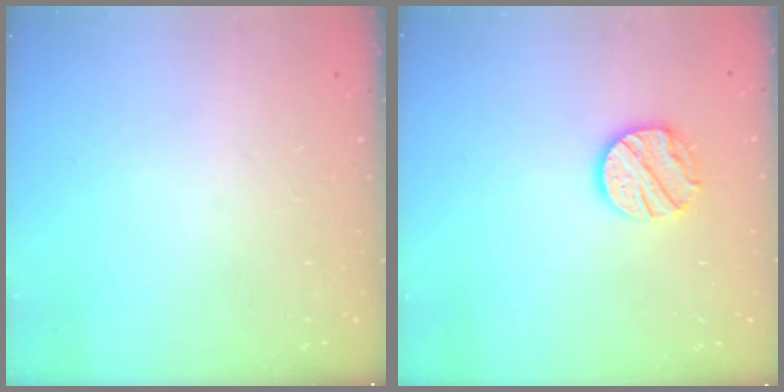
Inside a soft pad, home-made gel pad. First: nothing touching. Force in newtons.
{"total": 11.7, "press": 11.7, "slide": 1.0}